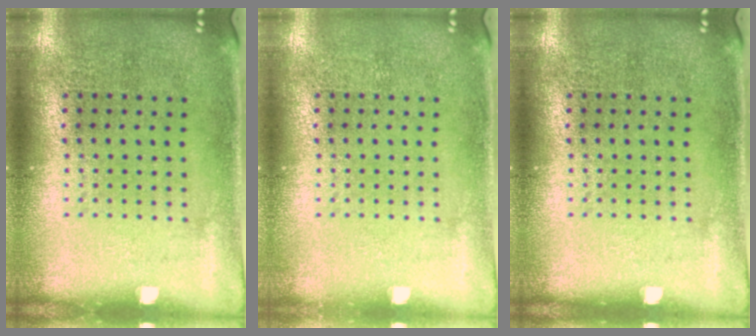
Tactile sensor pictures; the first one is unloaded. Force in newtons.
{"total": 0.0}
{"total": 0.0}